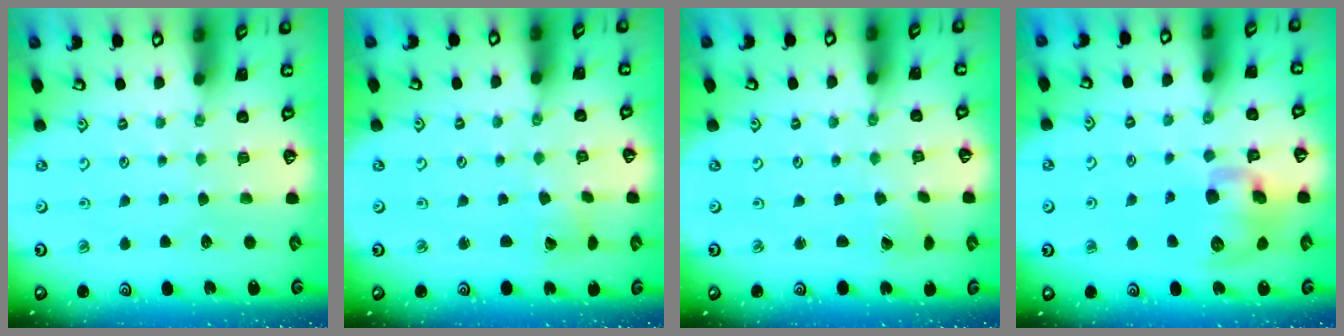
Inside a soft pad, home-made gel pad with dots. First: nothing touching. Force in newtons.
{"total": 2.0, "press": 2.0, "slide": 0.3}
{"total": 0.6, "press": 0.6, "slide": 0.1}
{"total": 12.6, "press": 12.5, "slide": 2.1}